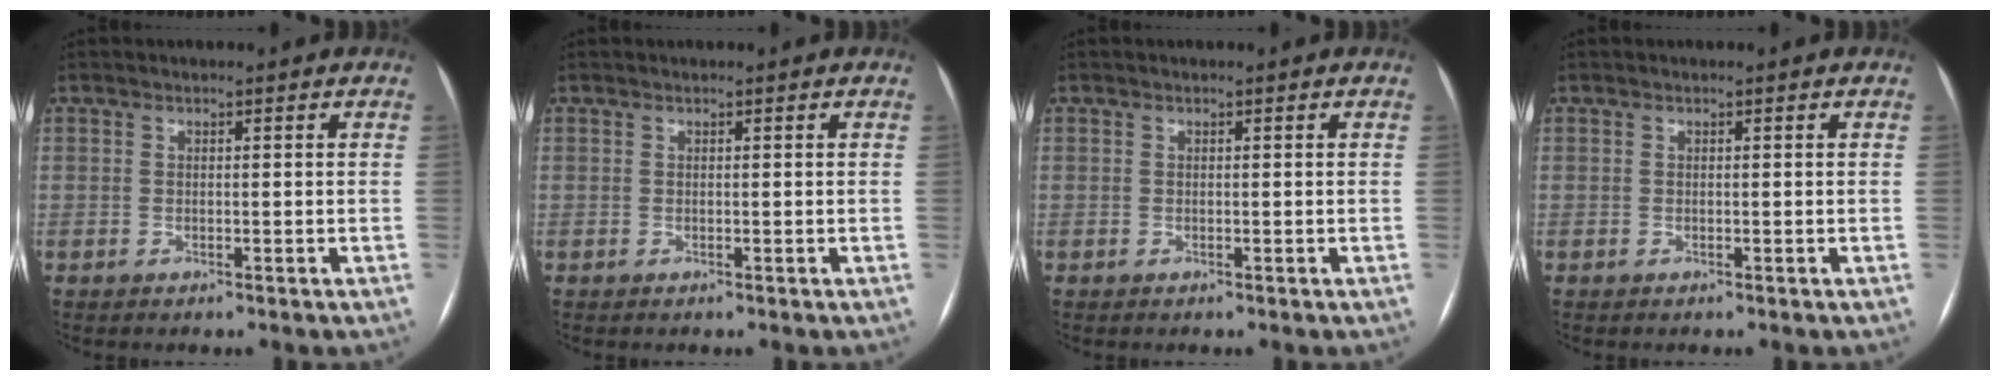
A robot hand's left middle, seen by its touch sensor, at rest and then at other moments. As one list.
[{"total": 0.0}, {"total": 0.0}, {"total": 0.0}]